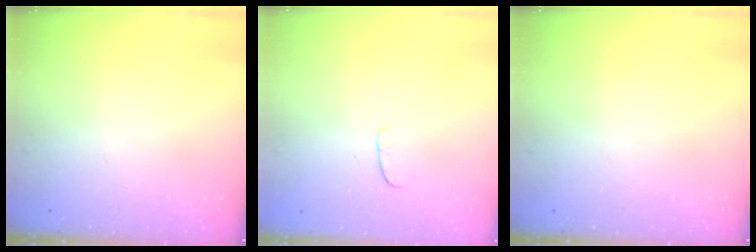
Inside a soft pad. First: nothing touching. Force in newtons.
{"total": 4.7, "press": 4.7, "slide": 0.3}
{"total": 0.0}